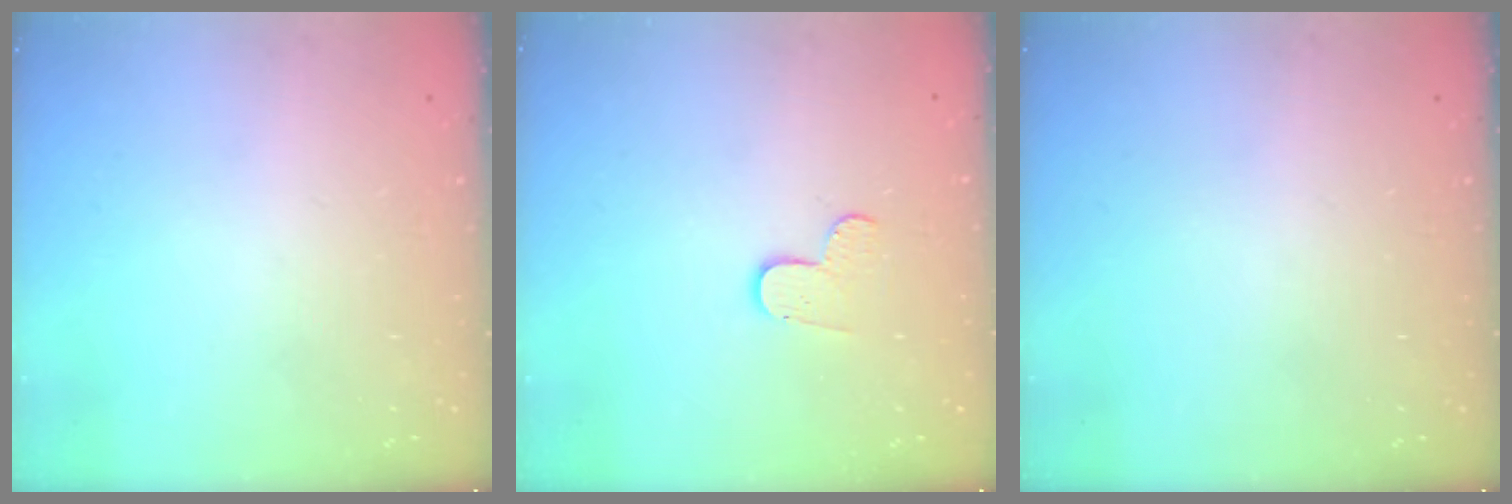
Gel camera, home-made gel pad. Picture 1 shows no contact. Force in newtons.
{"total": 4.3, "press": 4.3, "slide": 0.4}
{"total": 0.0}